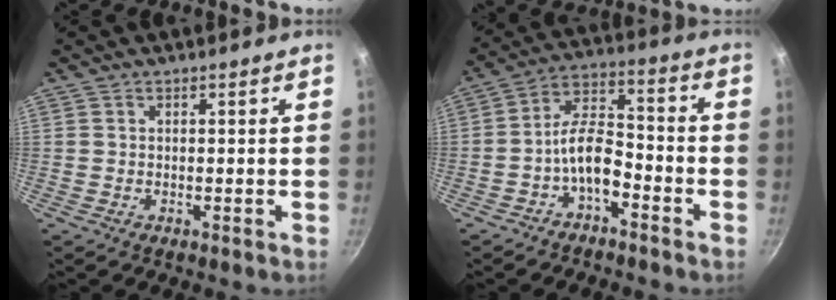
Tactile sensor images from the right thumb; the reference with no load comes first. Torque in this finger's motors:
{"motor_torque": [2.88, 1.65, 1.48, -1.29, 0.40]}